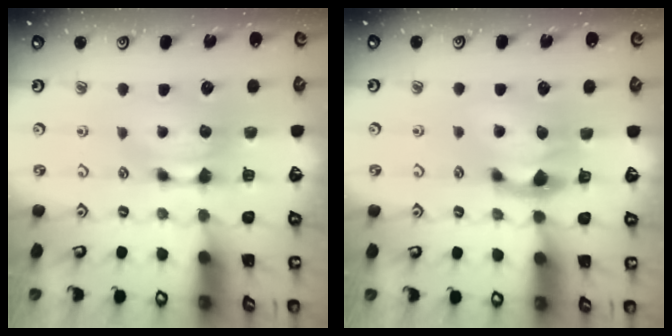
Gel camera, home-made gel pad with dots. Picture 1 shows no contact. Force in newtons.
{"total": 2.8, "press": 2.2, "slide": 1.7}